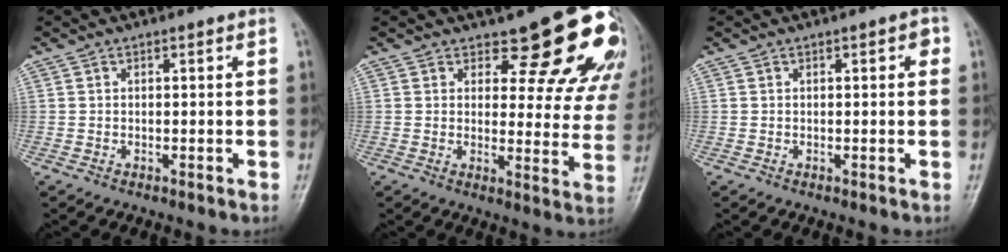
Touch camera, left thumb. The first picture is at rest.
{"total": 15.8, "force": [12.1, 6.1, 8.1], "torque": [-0.043, -0.086, 0.125]}
{"total": 1.6, "force": [0.5, 0.7, 1.4], "torque": [-0.014, 0.003, 0.003]}